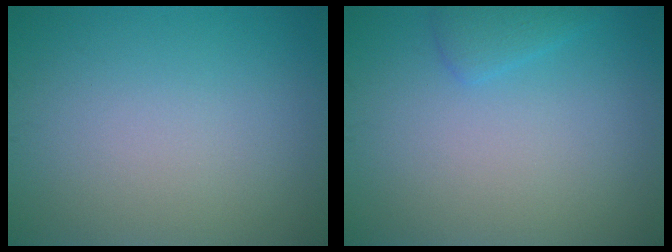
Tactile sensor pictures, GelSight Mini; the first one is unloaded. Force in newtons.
{"total": 1.6, "press": 1.6, "slide": 0.1}